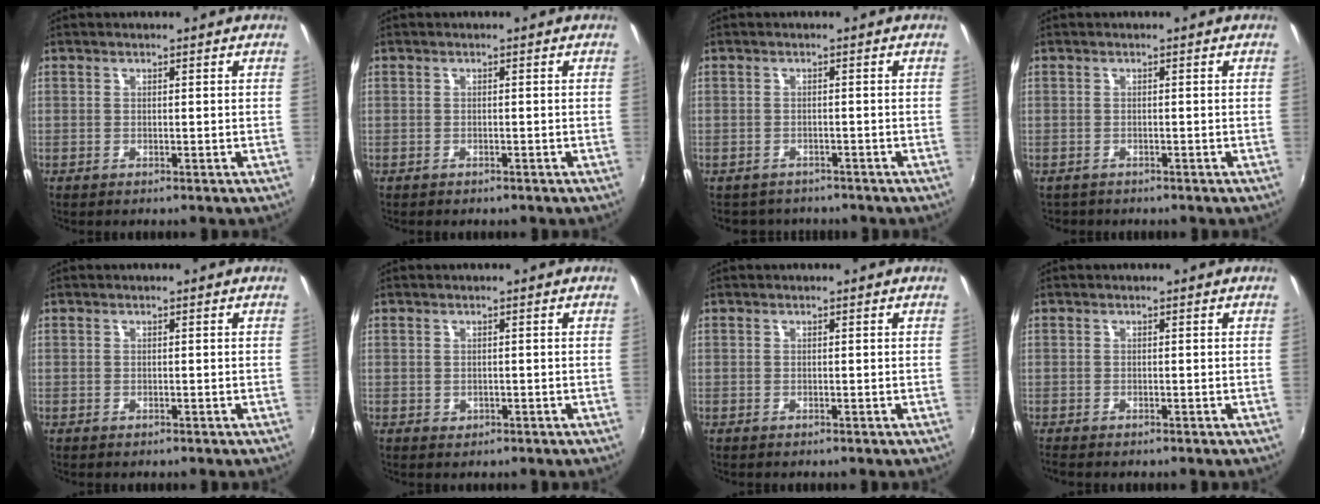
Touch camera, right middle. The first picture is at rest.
{"total": 0.9, "force": [-0.7, 0.5, 0.2], "torque": [-0.007, 0.000, -0.010]}
{"total": 4.0, "force": [-3.4, 1.9, 0.5], "torque": [-0.019, -0.010, -0.050]}
{"total": 1.4, "force": [-1.2, 0.8, 0.3], "torque": [-0.010, -0.003, -0.016]}
{"total": 0.0}
{"total": 0.8, "force": [-0.2, 0.8, 0.3], "torque": [-0.002, -0.001, -0.001]}
{"total": 0.0}
{"total": 1.4, "force": [-1.2, 0.3, 0.6], "torque": [-0.013, -0.008, -0.020]}